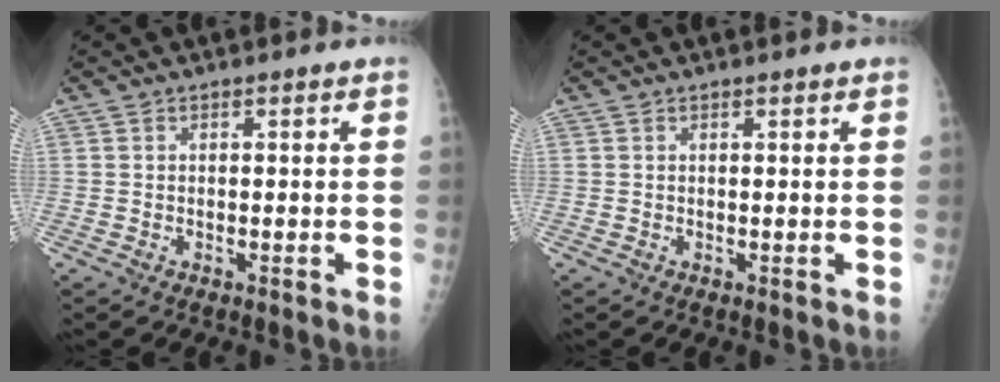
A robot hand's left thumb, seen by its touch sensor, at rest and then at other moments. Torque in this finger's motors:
{"motor_torque": [-0.16, 0.03, -0.06, -0.12, 0.00]}